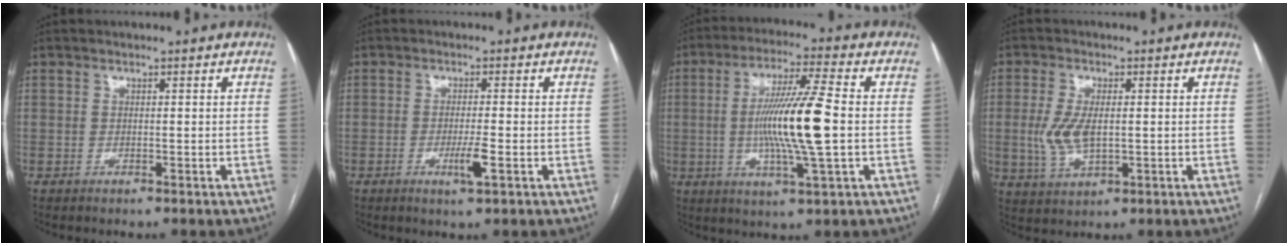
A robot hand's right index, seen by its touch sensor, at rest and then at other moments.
{"total": 3.5, "force": [-1.2, 0.0, 3.3], "torque": [-0.063, -0.008, -0.022]}
{"total": 13.4, "force": [-0.6, 0.2, 13.3], "torque": [-0.253, -0.004, -0.014]}
{"total": 6.6, "force": [0.0, 2.7, 6.0], "torque": [-0.139, -0.001, 0.004]}